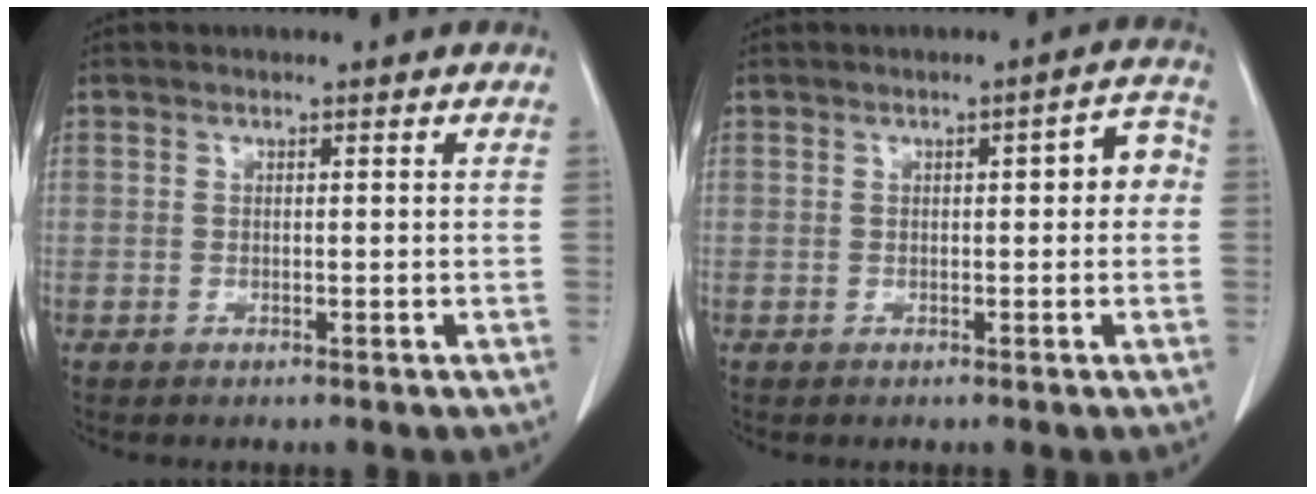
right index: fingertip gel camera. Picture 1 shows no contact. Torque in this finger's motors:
{"motor_torque": [0.33, 0.07, 0.06, 0.01]}